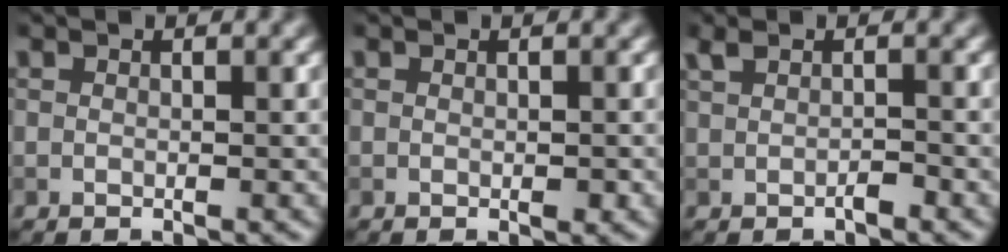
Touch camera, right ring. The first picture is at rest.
{"total": 0.6, "force": [-0.1, 0.3, 0.5], "torque": [-0.007, -0.001, 0.000]}
{"total": 1.1, "force": [0.0, 0.4, 1.0], "torque": [-0.024, 0.000, 0.002]}